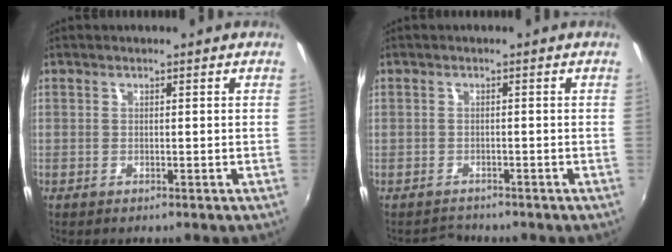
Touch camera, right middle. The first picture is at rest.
{"total": 1.9, "force": [-1.8, 0.7, -0.4], "torque": [-0.003, 0.004, -0.032]}